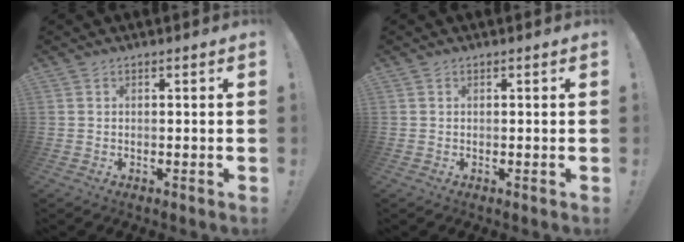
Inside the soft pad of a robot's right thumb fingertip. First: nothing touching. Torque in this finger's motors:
{"motor_torque": [-0.42, 0.09, 0.08, 0.00, -0.16]}